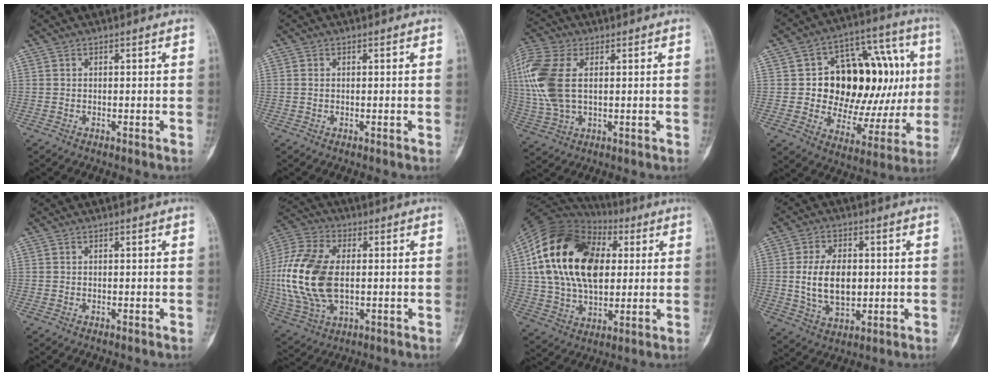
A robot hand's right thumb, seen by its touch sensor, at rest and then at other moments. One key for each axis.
{"total": 0.7, "fx": 0.0, "fy": 0.5, "fz": 0.5, "tx": -0.012, "ty": 0.000, "tz": 0.002}
{"total": 14.7, "fx": 2.5, "fy": 8.5, "fz": 11.7, "tx": -0.289, "ty": 0.007, "tz": 0.051}
{"total": 26.3, "fx": 2.9, "fy": 16.0, "fz": 20.7, "tx": -0.239, "ty": 0.020, "tz": 0.055}
{"total": 0.0}
{"total": 18.8, "fx": -0.1, "fy": 11.0, "fz": 15.2, "tx": -0.341, "ty": 0.003, "tz": 0.004}
{"total": 25.4, "fx": 5.2, "fy": 15.9, "fz": 19.1, "tx": -0.342, "ty": 0.006, "tz": 0.088}
{"total": 11.0, "fx": 0.3, "fy": 6.8, "fz": 8.6, "tx": -0.140, "ty": -0.004, "tz": 0.014}